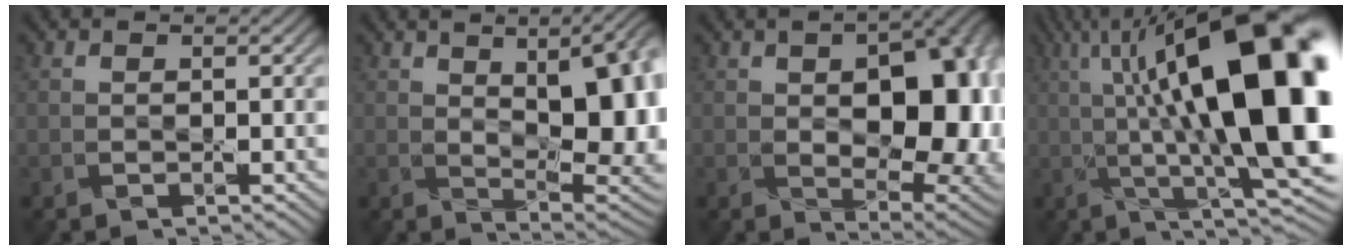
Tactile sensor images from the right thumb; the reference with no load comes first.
{"total": 15.7, "force": [2.3, 7.1, 13.8], "torque": [-0.173, 0.014, 0.046]}
{"total": 16.5, "force": [0.5, 9.6, 13.4], "torque": [-0.156, -0.019, 0.035]}
{"total": 22.1, "force": [3.3, 7.3, 20.7], "torque": [-0.310, 0.036, 0.048]}